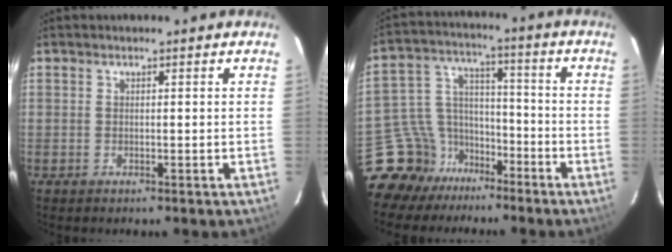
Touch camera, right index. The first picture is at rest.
{"total": 12.2, "force": [-9.3, 7.8, 0.9], "torque": [-0.039, 0.061, -0.164]}